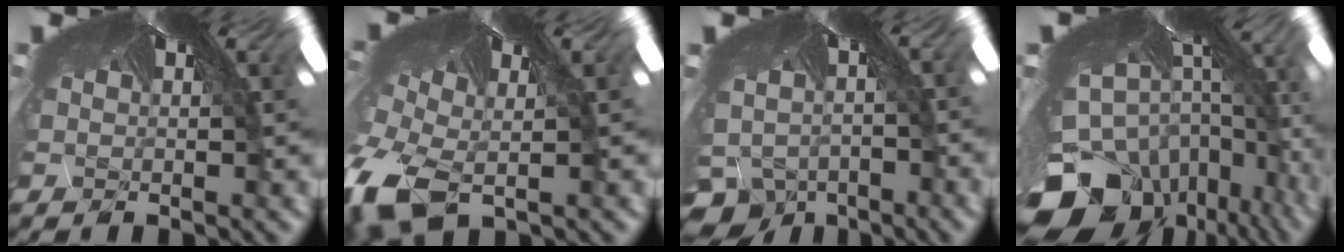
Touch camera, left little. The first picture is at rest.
{"total": 8.1, "force": [-7.7, 2.2, 1.7], "torque": [-0.106, -0.096, -0.102]}
{"total": 7.6, "force": [-7.2, 2.4, -0.1], "torque": [-0.018, -0.068, -0.083]}
{"total": 10.2, "force": [-10.1, 1.6, -0.4], "torque": [-0.042, -0.118, -0.119]}